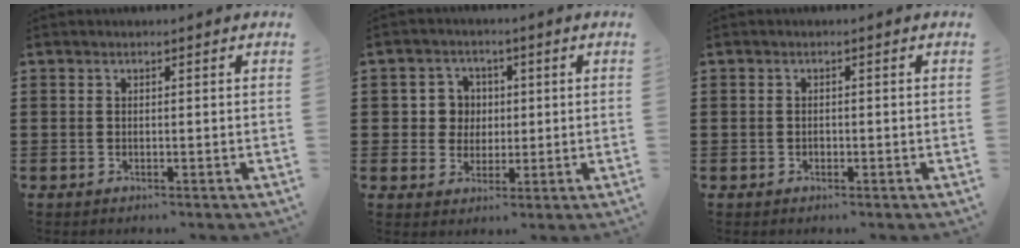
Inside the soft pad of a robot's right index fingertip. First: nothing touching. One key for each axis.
{"total": 4.7, "fx": 0.5, "fy": 4.5, "fz": 1.3, "tx": -0.047, "ty": 0.014, "tz": 0.006}
{"total": 0.6, "fx": -0.2, "fy": 0.5, "fz": 0.3, "tx": -0.008, "ty": 0.002, "tz": -0.004}